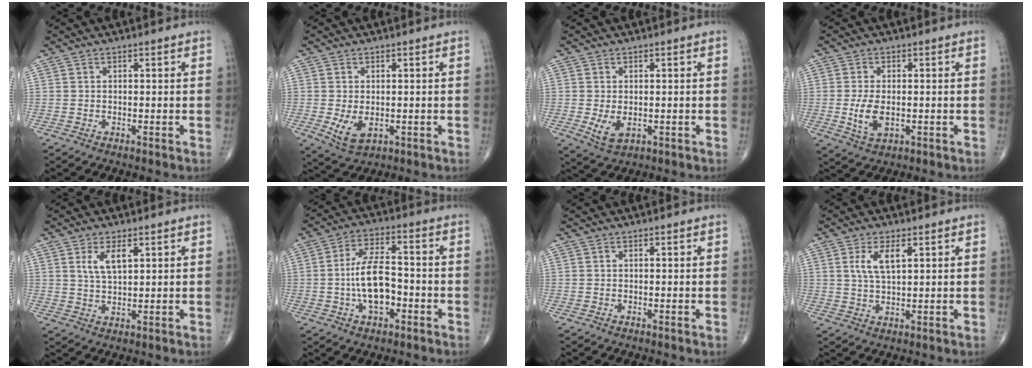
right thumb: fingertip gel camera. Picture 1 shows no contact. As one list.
[{"total": 4.9, "force": [-0.8, 2.8, 3.9], "torque": [-0.070, -0.012, -0.004]}, {"total": 4.1, "force": [-0.6, 2.4, 3.3], "torque": [-0.059, -0.011, -0.003]}, {"total": 5.5, "force": [-0.8, 2.8, 4.7], "torque": [-0.093, -0.010, -0.010]}, {"total": 4.7, "force": [2.0, 1.9, 3.8], "torque": [-0.067, -0.010, 0.041]}, {"total": 10.2, "force": [-2.3, 4.9, 8.6], "torque": [-0.153, 0.027, -0.046]}, {"total": 0.0}, {"total": 5.1, "force": [1.9, 1.9, 4.3], "torque": [-0.083, -0.005, 0.039]}]